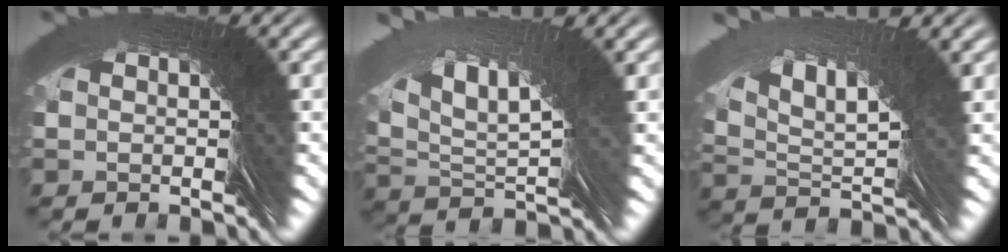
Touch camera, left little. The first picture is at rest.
{"total": 4.7, "force": [3.8, -1.6, 2.3], "torque": [-0.038, 0.048, 0.051]}
{"total": 5.1, "force": [4.2, -2.4, 1.7], "torque": [-0.016, 0.052, 0.057]}